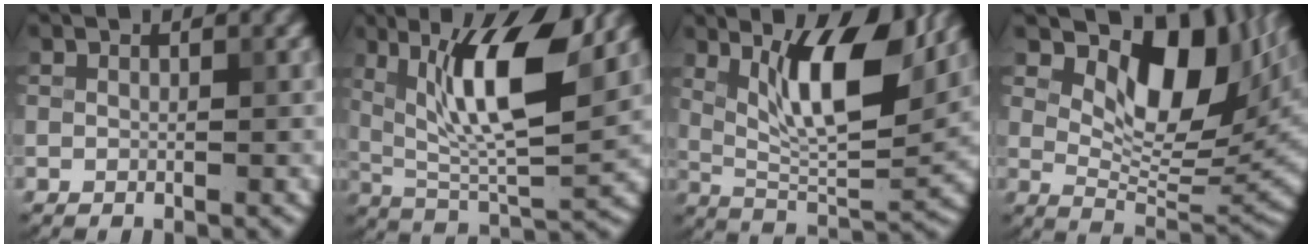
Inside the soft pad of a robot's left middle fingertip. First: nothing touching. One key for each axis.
{"total": 10.0, "fx": 3.9, "fy": 2.6, "fz": 8.9, "tx": -0.155, "ty": -0.005, "tz": 0.072}
{"total": 9.0, "fx": 3.6, "fy": 2.6, "fz": 7.8, "tx": -0.131, "ty": -0.007, "tz": 0.064}
{"total": 9.2, "fx": 4.1, "fy": 4.7, "fz": 6.8, "tx": -0.103, "ty": -0.008, "tz": 0.068}